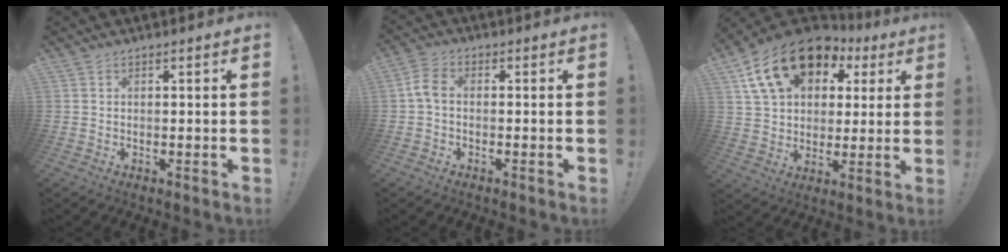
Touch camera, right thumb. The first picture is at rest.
{"total": 4.9, "force": [-0.2, 3.0, 3.8], "torque": [-0.079, 0.008, -0.002]}
{"total": 20.4, "force": [9.9, 13.4, 11.9], "torque": [-0.187, -0.038, 0.186]}